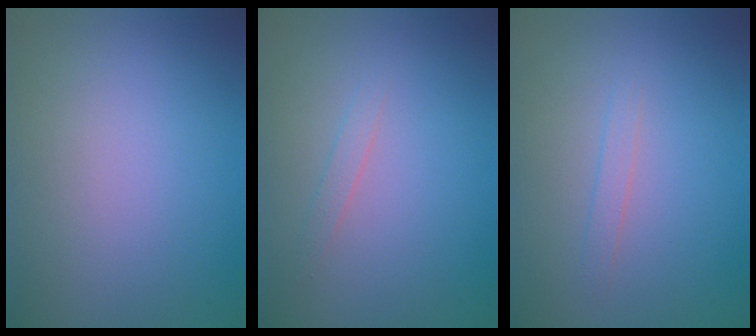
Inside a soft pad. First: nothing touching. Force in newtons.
{"total": 0.9, "press": 0.9, "slide": 0.1}
{"total": 0.9, "press": 0.8, "slide": 0.1}